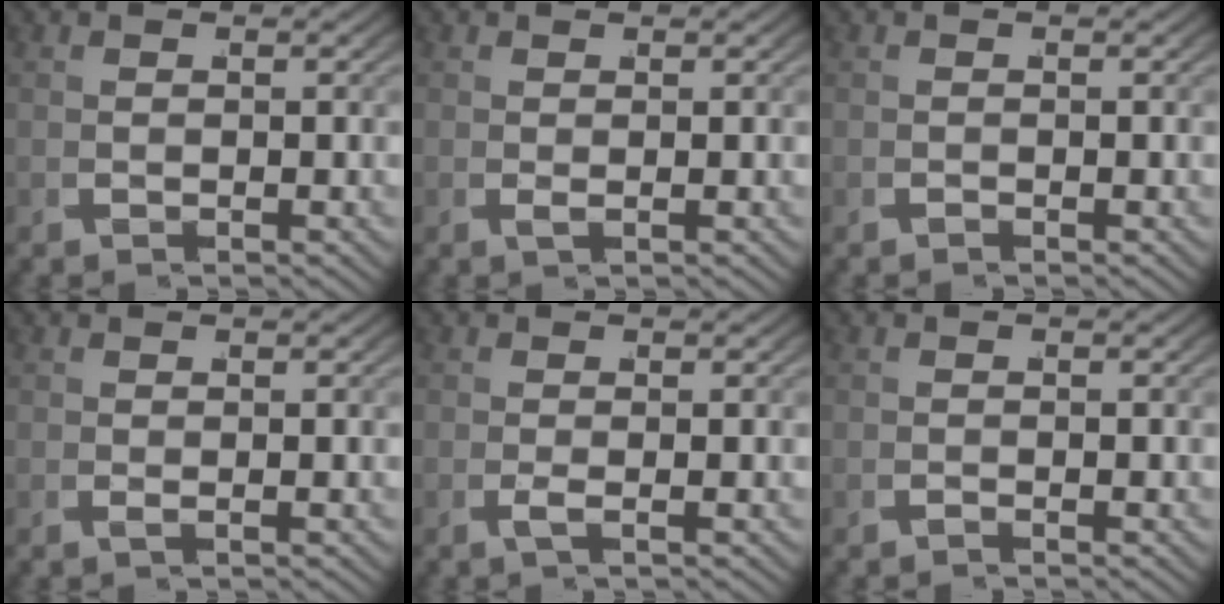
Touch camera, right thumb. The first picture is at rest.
{"total": 1.2, "force": [0.1, -1.2, -0.1], "torque": [0.014, 0.003, 0.004]}
{"total": 0.5, "force": [-0.3, -0.2, -0.3], "torque": [0.007, 0.002, -0.009]}
{"total": 1.1, "force": [0.0, -1.1, -0.1], "torque": [0.011, 0.003, 0.001]}
{"total": 1.4, "force": [-0.1, -1.4, 0.2], "torque": [0.006, 0.005, -0.005]}
{"total": 0.7, "force": [-0.4, -0.5, -0.3], "torque": [0.009, 0.004, -0.012]}